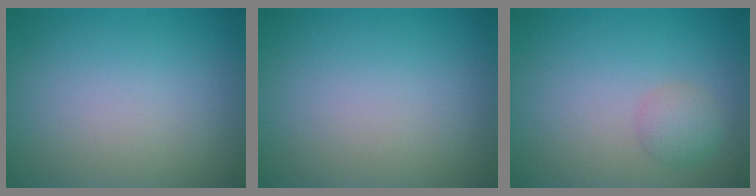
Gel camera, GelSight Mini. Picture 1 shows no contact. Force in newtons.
{"total": 0.0}
{"total": 1.9, "press": 1.8, "slide": 0.1}